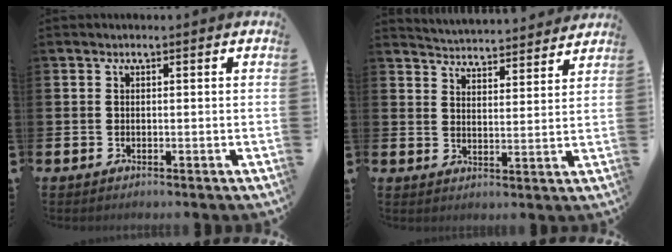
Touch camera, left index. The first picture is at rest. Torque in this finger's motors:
{"motor_torque": [0.91, -1.23, 0.36, 0.07]}